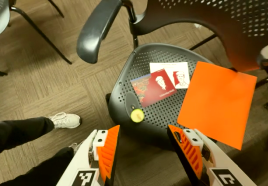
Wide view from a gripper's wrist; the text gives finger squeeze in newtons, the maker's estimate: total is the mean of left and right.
{"total": 0.5, "left": 0.7, "right": 0.4}